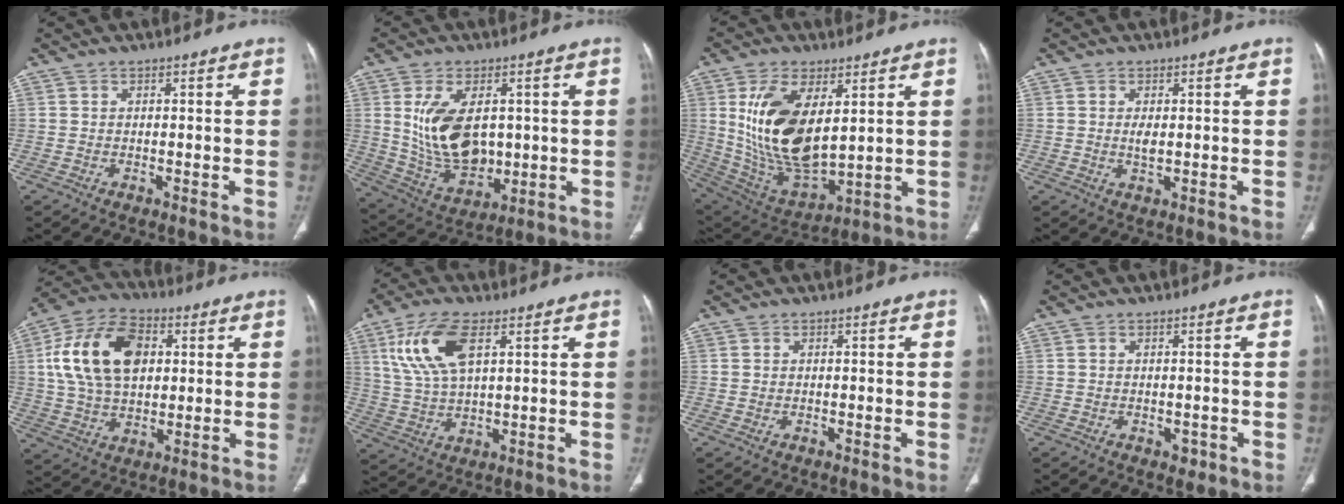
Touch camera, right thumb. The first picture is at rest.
{"total": 14.6, "force": [1.9, 9.0, 11.4], "torque": [-0.181, -0.013, 0.057]}
{"total": 19.1, "force": [4.7, 9.6, 15.8], "torque": [-0.290, -0.027, 0.109]}
{"total": 2.0, "force": [0.3, 0.8, 1.8], "torque": [-0.036, -0.005, 0.008]}
{"total": 18.5, "force": [4.0, 11.8, 13.6], "torque": [-0.233, 0.010, 0.071]}
{"total": 11.9, "force": [4.8, 5.3, 9.4], "torque": [-0.195, -0.008, 0.099]}
{"total": 0.0}
{"total": 1.6, "force": [-0.6, 1.1, 0.9], "torque": [-0.006, 0.001, -0.004]}